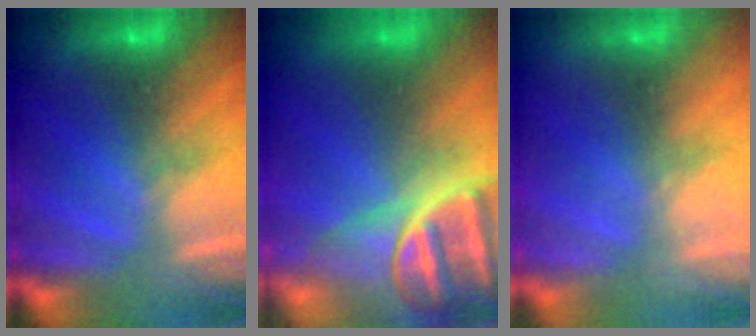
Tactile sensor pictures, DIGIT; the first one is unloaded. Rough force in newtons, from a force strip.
{"total": 8.7}
{"total": 2.2}